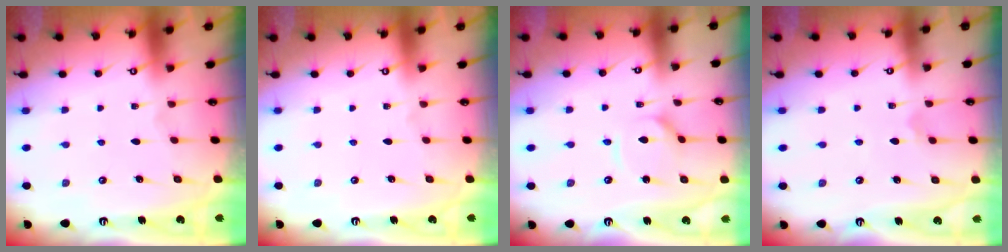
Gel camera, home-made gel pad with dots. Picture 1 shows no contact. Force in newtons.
{"total": 0.0}
{"total": 3.4, "press": 3.4, "slide": 0.4}
{"total": 2.7, "press": 2.7, "slide": 0.3}